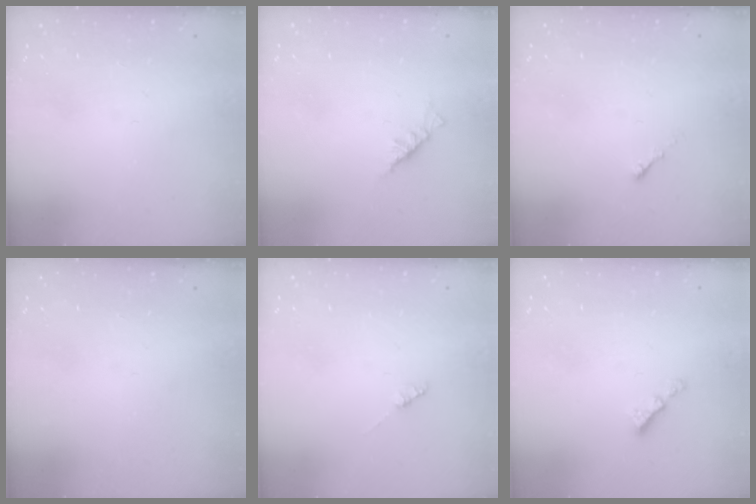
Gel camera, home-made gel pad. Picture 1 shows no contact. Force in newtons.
{"total": 2.3, "press": 2.2, "slide": 0.5}
{"total": 0.0}
{"total": 0.0}
{"total": 1.4, "press": 1.4, "slide": 0.2}
{"total": 2.1, "press": 2.1, "slide": 0.4}